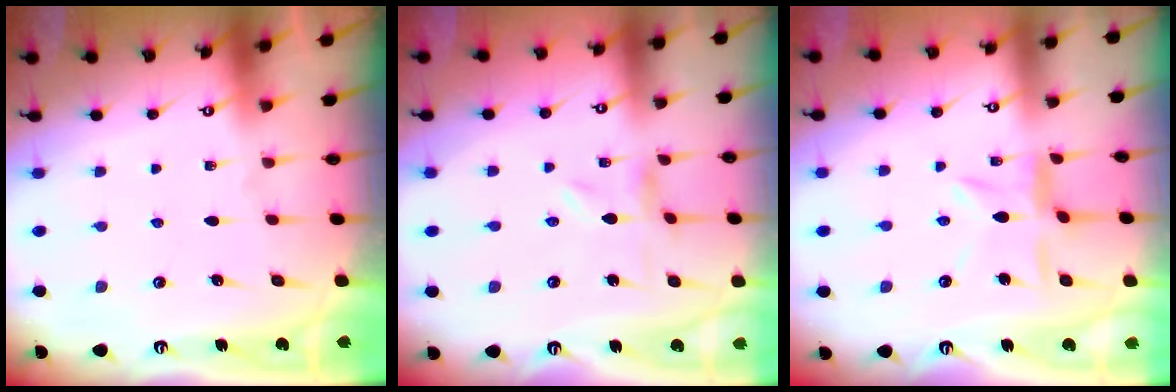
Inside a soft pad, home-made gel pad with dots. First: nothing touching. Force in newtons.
{"total": 0.0}
{"total": 6.7, "press": 6.7, "slide": 0.5}